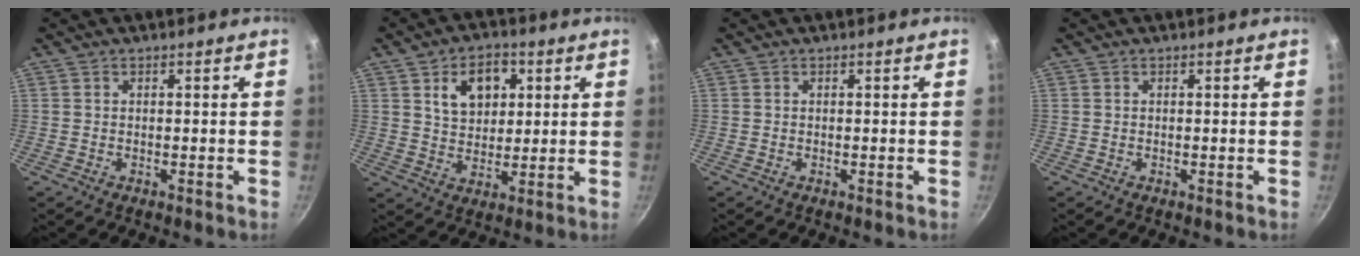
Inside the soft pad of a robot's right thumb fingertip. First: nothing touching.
{"total": 9.6, "force": [3.5, 6.5, 6.1], "torque": [-0.062, -0.012, 0.060]}
{"total": 0.0}
{"total": 0.0}